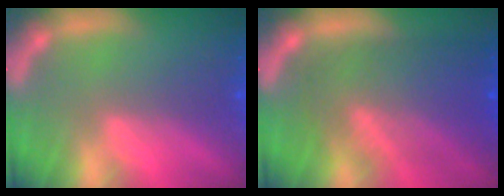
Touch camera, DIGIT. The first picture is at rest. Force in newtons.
{"total": 9.1}